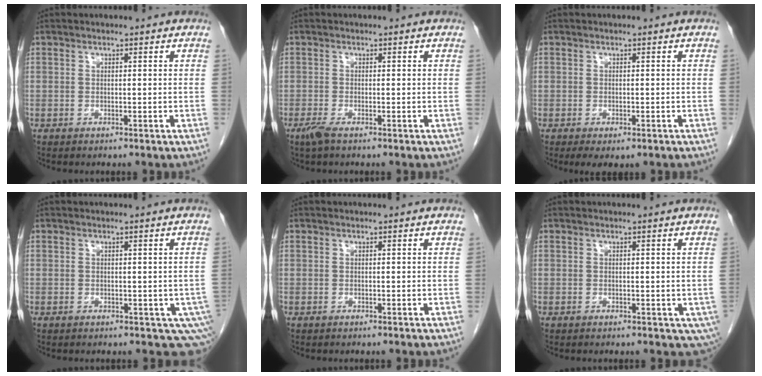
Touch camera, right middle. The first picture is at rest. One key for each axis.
{"total": 1.7, "fx": -1.2, "fy": 0.2, "fz": 1.2, "tx": -0.033, "ty": -0.006, "tz": -0.026}
{"total": 3.0, "fx": -1.8, "fy": 1.4, "fz": 1.9, "tx": -0.025, "ty": -0.005, "tz": -0.019}
{"total": 4.7, "fx": -1.2, "fy": 3.2, "fz": 3.2, "tx": -0.020, "ty": -0.004, "tz": -0.010}
{"total": 0.0}
{"total": 2.9, "fx": -0.4, "fy": 1.9, "fz": 2.2, "tx": -0.019, "ty": -0.001, "tz": -0.001}